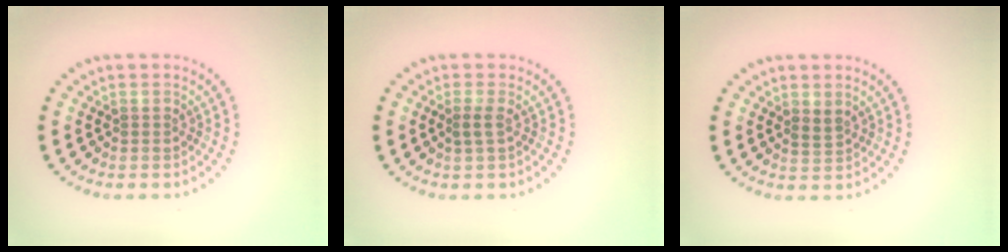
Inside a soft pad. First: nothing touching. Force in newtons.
{"total": 1.1, "press": 0.9, "slide": 0.7}
{"total": 1.2, "press": 0.9, "slide": 0.8}